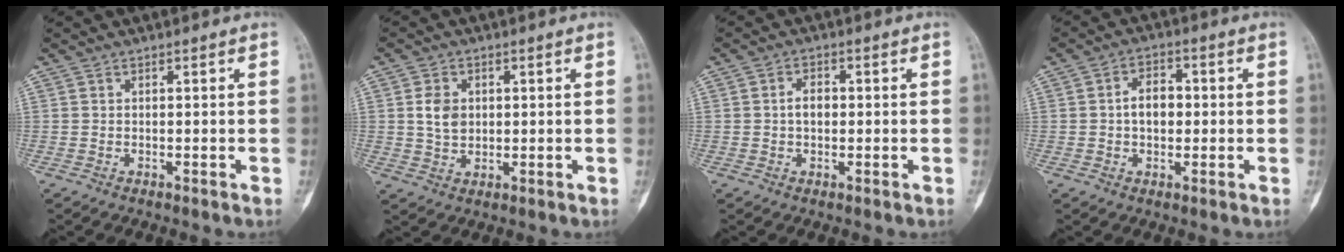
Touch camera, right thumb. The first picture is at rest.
{"total": 4.9, "force": [0.9, 3.7, 3.1], "torque": [-0.040, -0.006, 0.018]}
{"total": 3.0, "force": [0.0, 2.0, 2.2], "torque": [-0.032, 0.008, -0.004]}
{"total": 5.5, "force": [0.0, 3.8, 4.1], "torque": [-0.053, 0.015, -0.005]}